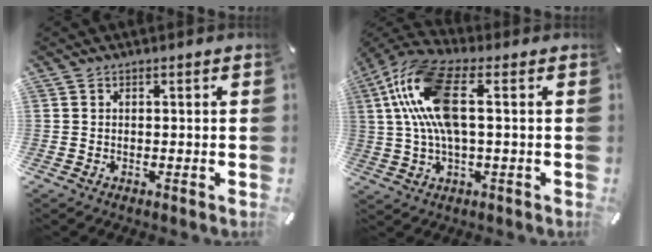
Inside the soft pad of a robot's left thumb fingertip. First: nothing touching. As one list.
[{"total": 14.5, "force": [2.5, 5.8, 13.0], "torque": [-0.275, -0.009, 0.044]}]